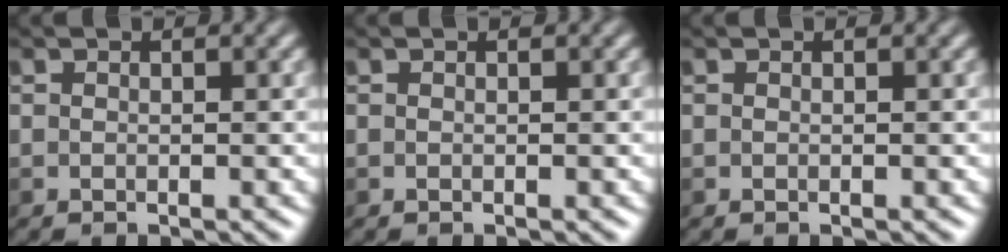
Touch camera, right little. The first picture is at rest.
{"total": 0.0}
{"total": 0.0}